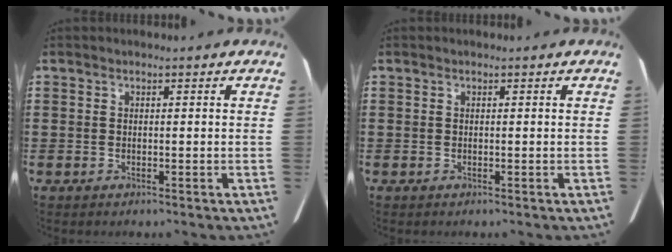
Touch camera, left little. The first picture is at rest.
{"total": 0.0}